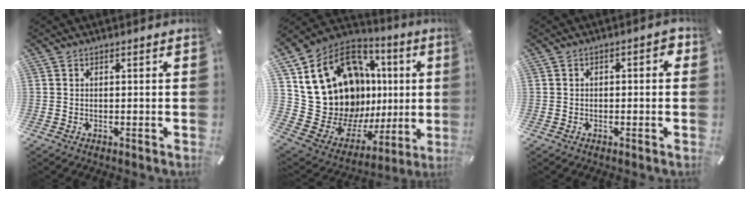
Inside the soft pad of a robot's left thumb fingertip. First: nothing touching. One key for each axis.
{"total": 22.9, "fx": 5.6, "fy": 18.1, "fz": 13.0, "tx": -0.206, "ty": -0.070, "tz": 0.158}
{"total": 2.1, "fx": -0.7, "fy": 1.2, "fz": 1.6, "tx": -0.028, "ty": 0.009, "tz": -0.015}